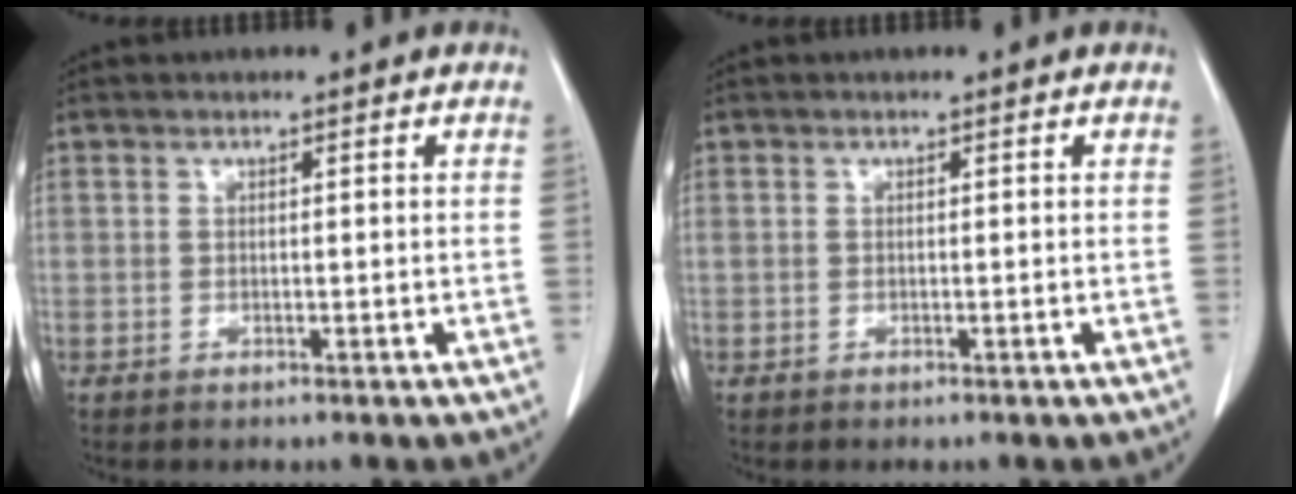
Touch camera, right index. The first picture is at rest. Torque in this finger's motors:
{"motor_torque": [0.67, 0.09, 0.27, 0.08]}